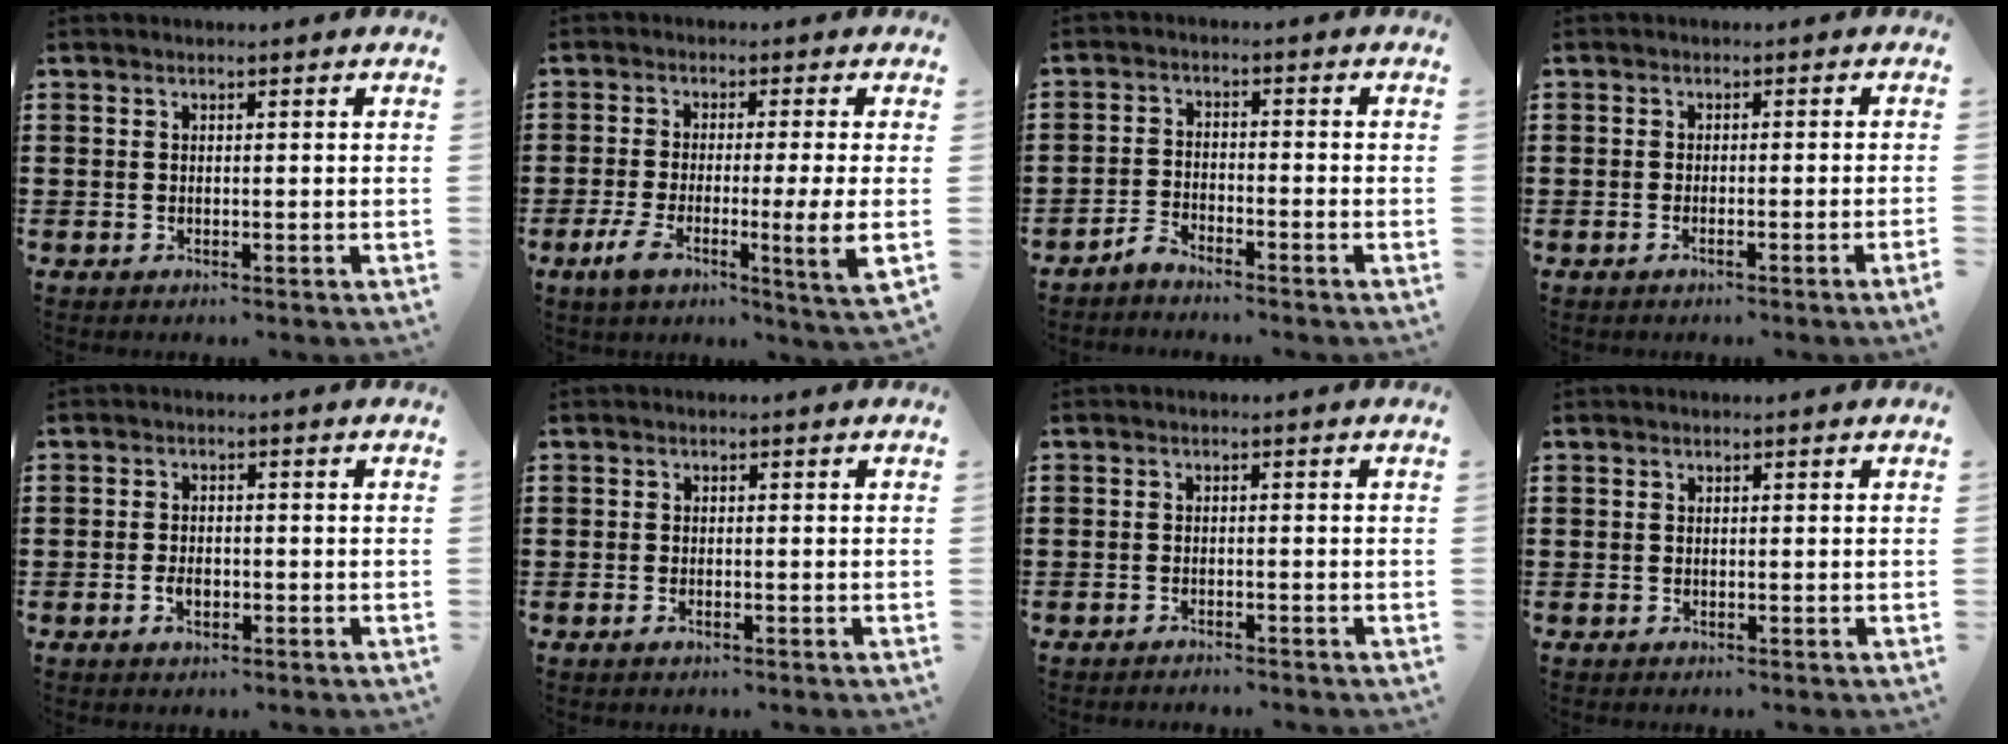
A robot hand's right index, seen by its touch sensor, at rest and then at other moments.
{"total": 8.1, "force": [-1.7, 0.7, 7.9], "torque": [-0.141, -0.019, -0.031]}
{"total": 2.7, "force": [-2.7, -0.1, 0.3], "torque": [-0.017, 0.002, -0.057]}
{"total": 1.5, "force": [-1.0, -0.4, 1.0], "torque": [-0.016, -0.005, -0.019]}
{"total": 2.3, "force": [-0.8, 1.2, 1.8], "torque": [-0.036, -0.002, -0.015]}
{"total": 0.8, "force": [-0.4, 0.3, 0.5], "torque": [-0.012, -0.004, -0.008]}
{"total": 0.9, "force": [-0.9, 0.0, 0.0], "torque": [-0.002, 0.002, -0.019]}
{"total": 0.0}